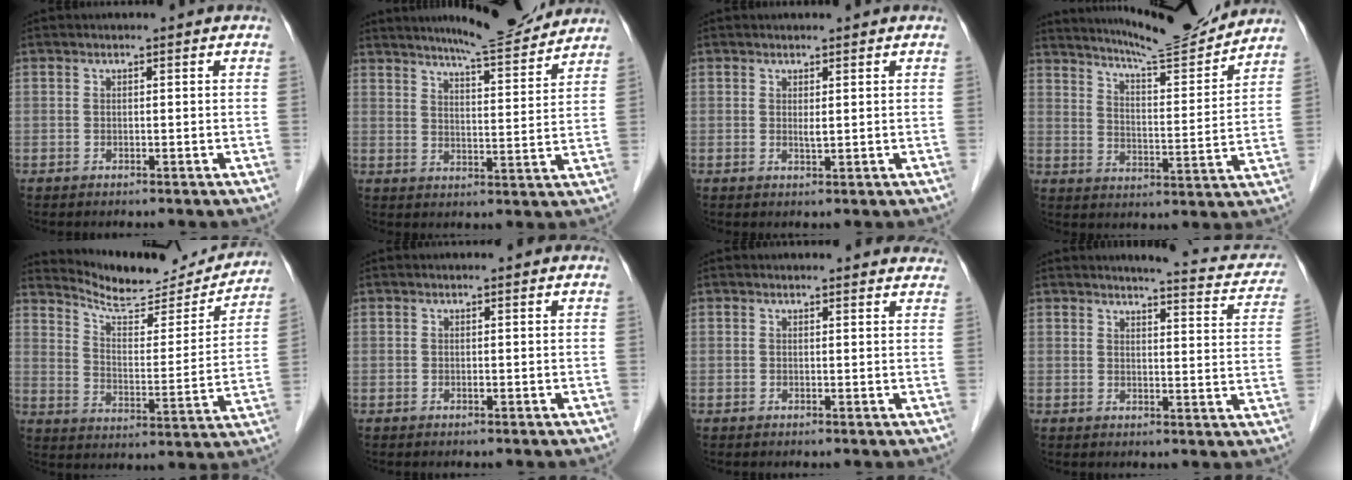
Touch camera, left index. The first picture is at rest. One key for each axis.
{"total": 10.7, "fx": 9.8, "fy": 0.4, "fz": 4.1, "tx": -0.063, "ty": -0.008, "tz": 0.135}
{"total": 0.9, "fx": -0.2, "fy": 0.0, "fz": 0.9, "tx": -0.019, "ty": -0.009, "tz": -0.001}
{"total": 14.0, "fx": 13.1, "fy": -0.1, "fz": 4.8, "tx": -0.082, "ty": -0.018, "tz": 0.192}
{"total": 16.2, "fx": 15.6, "fy": 2.7, "fz": 3.4, "tx": -0.051, "ty": -0.034, "tz": 0.216}
{"total": 0.6, "fx": -0.6, "fy": -0.1, "fz": 0.2, "tx": -0.005, "ty": -0.006, "tz": -0.010}
{"total": 6.3, "fx": 6.0, "fy": 1.4, "fz": 1.3, "tx": 0.002, "ty": 0.002, "tz": 0.043}
{"total": 10.2, "fx": 9.2, "fy": 1.8, "fz": 3.8, "tx": -0.030, "ty": -0.022, "tz": 0.081}